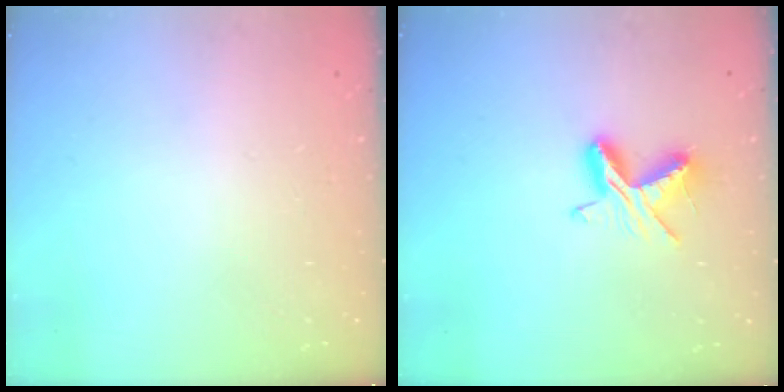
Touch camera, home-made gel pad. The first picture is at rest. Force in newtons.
{"total": 8.0, "press": 7.9, "slide": 0.7}